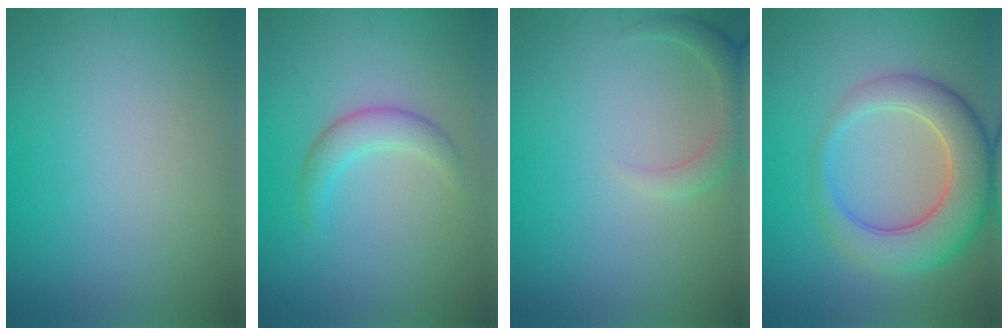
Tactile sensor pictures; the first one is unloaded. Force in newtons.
{"total": 2.2, "press": 2.2, "slide": 0.2}
{"total": 2.2, "press": 2.2, "slide": 0.3}
{"total": 7.1, "press": 7.1, "slide": 0.4}